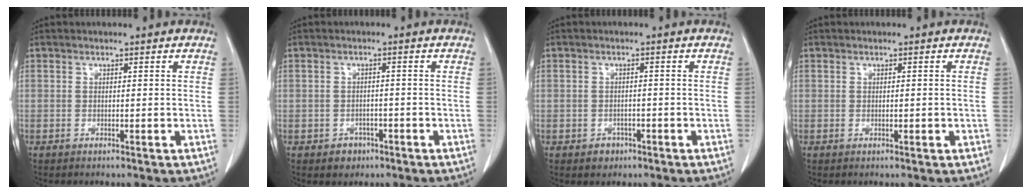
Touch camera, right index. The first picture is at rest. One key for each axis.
{"total": 3.3, "fx": -1.8, "fy": 2.7, "fz": 0.8, "tx": -0.009, "ty": 0.007, "tz": -0.019}
{"total": 2.9, "fx": -1.5, "fy": 2.4, "fz": 0.7, "tx": -0.008, "ty": 0.006, "tz": -0.015}
{"total": 1.0, "fx": -0.2, "fy": 0.5, "fz": 0.8, "tx": -0.019, "ty": 0.001, "tz": 0.000}